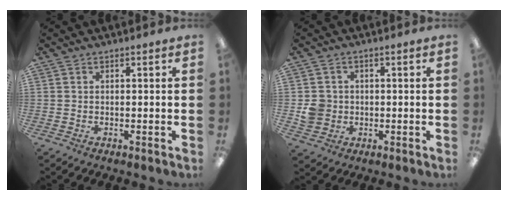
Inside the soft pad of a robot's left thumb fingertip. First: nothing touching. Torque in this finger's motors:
{"motor_torque": [-0.15, 0.21, 0.04, -0.05, 0.01]}